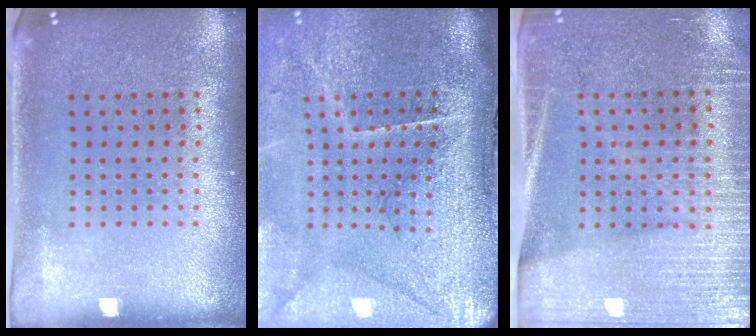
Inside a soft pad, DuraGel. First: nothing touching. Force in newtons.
{"total": 4.8, "press": 3.9, "slide": 2.7}
{"total": 3.5, "press": 3.1, "slide": 1.7}